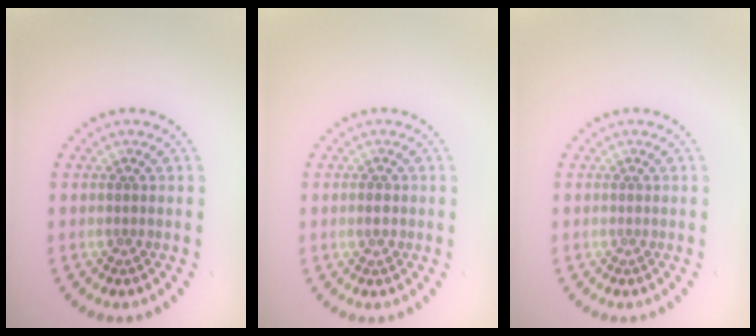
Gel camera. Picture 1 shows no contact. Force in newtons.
{"total": 0.8, "press": 0.8, "slide": 0.3}
{"total": 0.0}